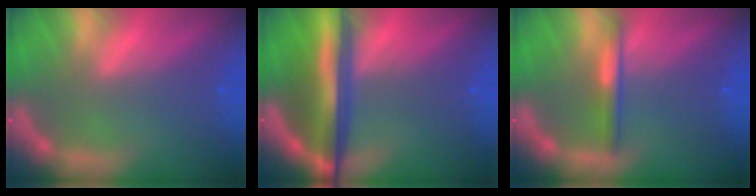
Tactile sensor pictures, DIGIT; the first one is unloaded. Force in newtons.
{"total": 9.1}
{"total": 2.4}